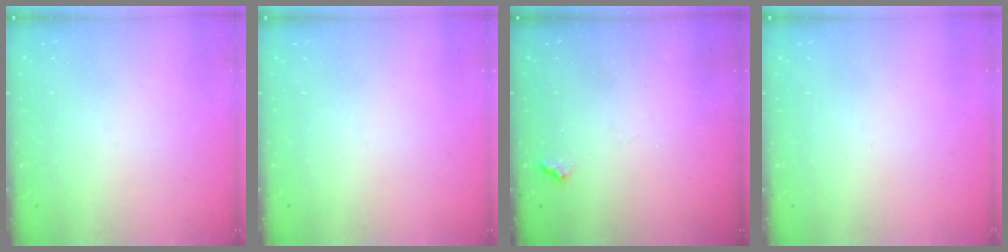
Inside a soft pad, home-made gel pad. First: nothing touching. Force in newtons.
{"total": 0.0}
{"total": 5.3, "press": 5.3, "slide": 0.6}
{"total": 0.0}